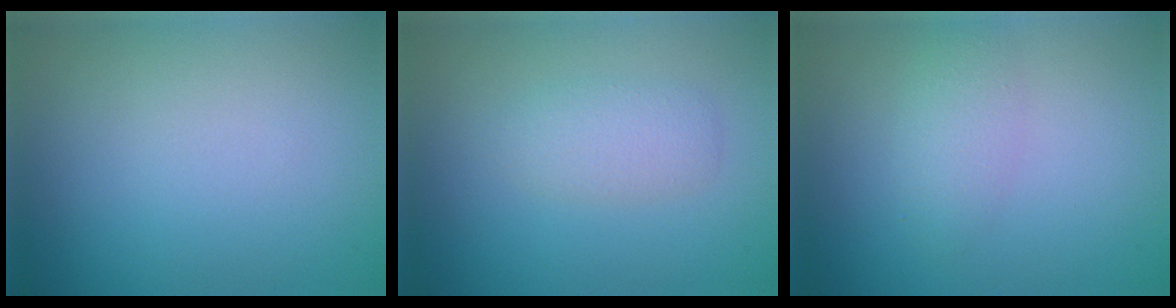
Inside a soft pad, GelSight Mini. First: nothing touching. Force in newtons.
{"total": 2.0, "press": 2.0, "slide": 0.2}
{"total": 2.0, "press": 2.0, "slide": 0.1}